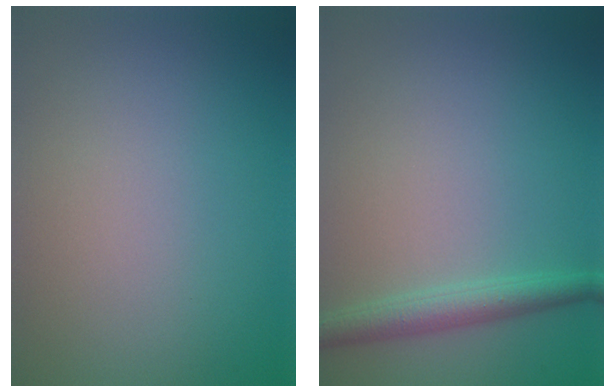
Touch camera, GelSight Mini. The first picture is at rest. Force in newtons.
{"total": 2.6, "press": 2.6, "slide": 0.0}